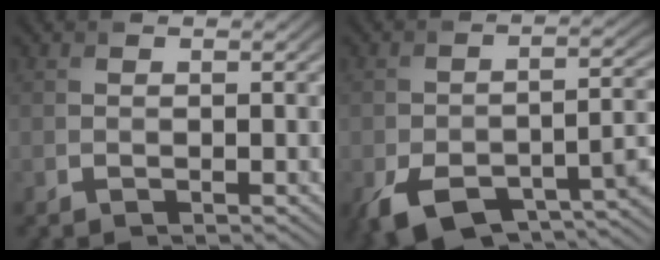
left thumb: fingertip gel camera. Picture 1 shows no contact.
{"total": 12.2, "force": [-7.1, 5.9, 8.0], "torque": [-0.134, -0.040, -0.106]}